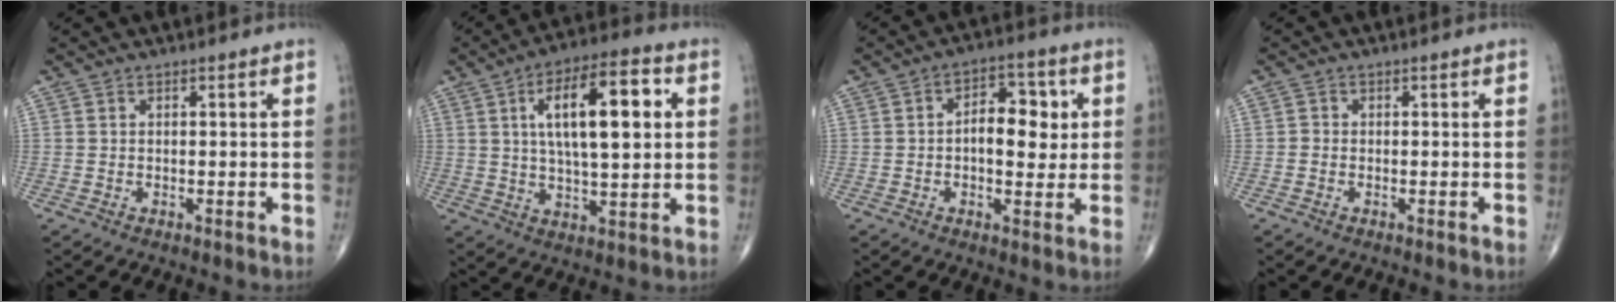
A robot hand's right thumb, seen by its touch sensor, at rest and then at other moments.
{"total": 16.8, "force": [4.1, 6.2, 15.1], "torque": [-0.232, 0.005, 0.064]}
{"total": 9.1, "force": [0.9, 5.2, 7.4], "torque": [-0.080, 0.008, 0.010]}
{"total": 0.8, "force": [-0.3, 0.7, 0.2], "torque": [0.000, 0.002, -0.010]}